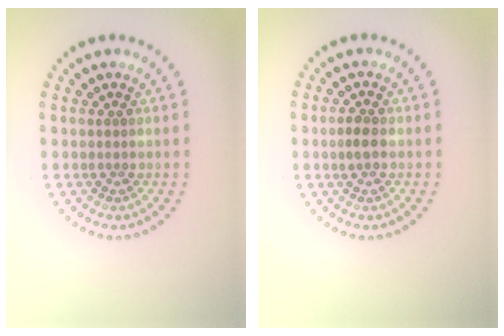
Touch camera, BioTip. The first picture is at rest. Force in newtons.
{"total": 1.5, "press": 1.5, "slide": 0.2}